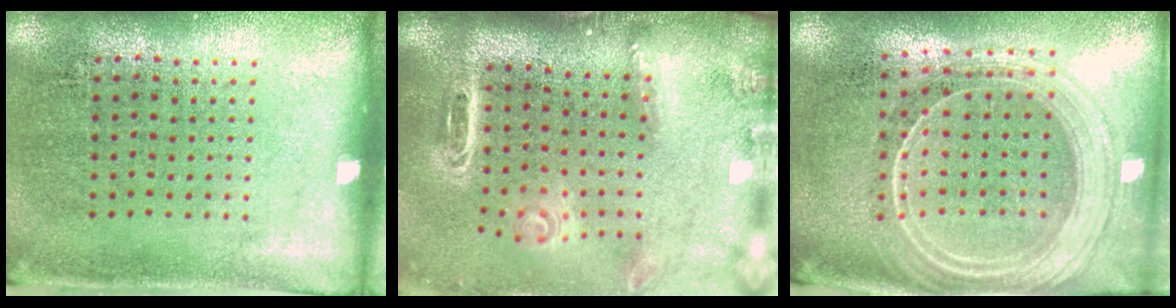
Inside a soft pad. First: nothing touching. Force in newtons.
{"total": 3.0, "press": 2.1, "slide": 2.1}
{"total": 2.2, "press": 1.9, "slide": 1.0}